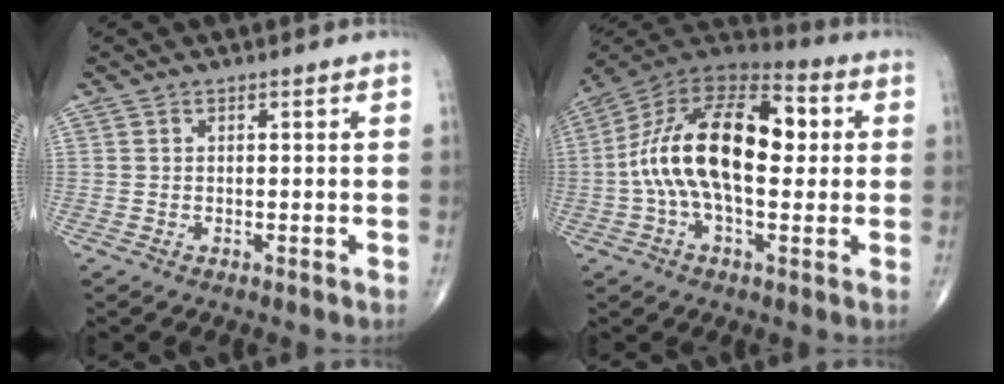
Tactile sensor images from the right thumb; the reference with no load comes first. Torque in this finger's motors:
{"motor_torque": [1.11, 1.27, 1.73, -0.30, 0.55]}